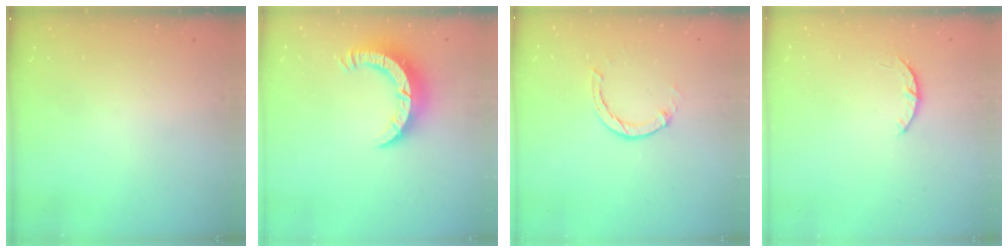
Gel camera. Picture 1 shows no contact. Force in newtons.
{"total": 7.8, "press": 7.8, "slide": 0.8}
{"total": 1.3, "press": 1.2, "slide": 0.3}
{"total": 2.9, "press": 2.8, "slide": 0.5}